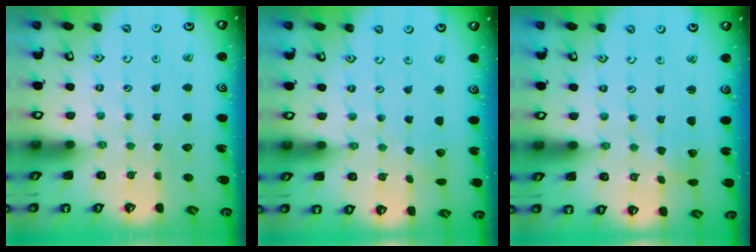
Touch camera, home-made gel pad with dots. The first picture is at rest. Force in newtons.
{"total": 1.4, "press": 1.4, "slide": 0.0}
{"total": 2.4, "press": 2.4, "slide": 0.3}